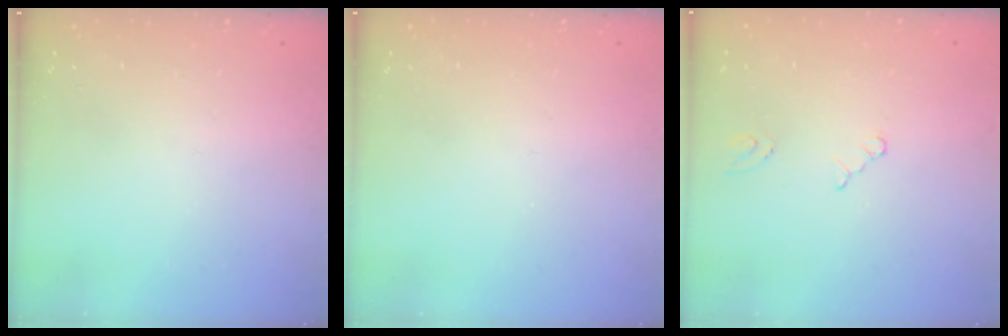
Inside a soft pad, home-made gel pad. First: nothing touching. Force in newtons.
{"total": 0.0}
{"total": 3.2, "press": 3.2, "slide": 0.4}